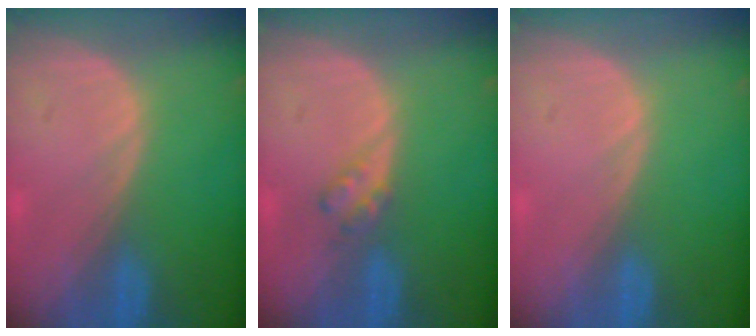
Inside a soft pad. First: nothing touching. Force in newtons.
{"total": 2.3, "press": 2.2, "slide": 0.3}
{"total": 0.0}